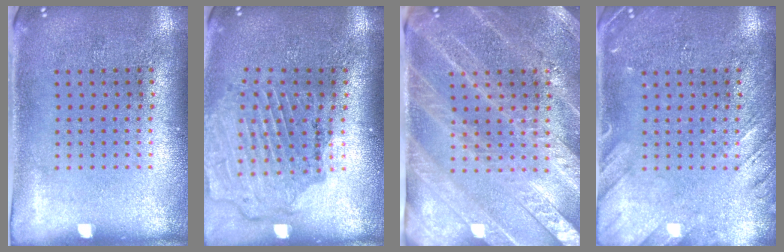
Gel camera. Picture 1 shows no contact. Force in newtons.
{"total": 1.6, "press": 1.6, "slide": 0.0}
{"total": 3.5, "press": 3.2, "slide": 1.4}
{"total": 2.3, "press": 2.3, "slide": 0.3}